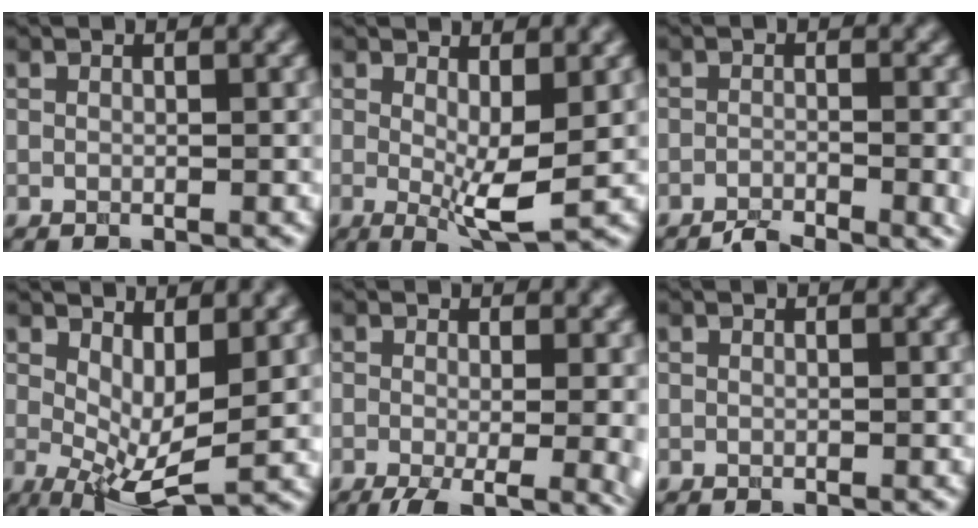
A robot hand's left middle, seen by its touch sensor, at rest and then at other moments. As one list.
[{"total": 4.6, "force": [0.1, 1.1, 4.5], "torque": [-0.073, -0.015, 0.004]}, {"total": 3.6, "force": [-2.4, 0.9, 2.4], "torque": [-0.034, -0.005, -0.044]}, {"total": 6.3, "force": [1.4, 2.6, 5.6], "torque": [-0.103, -0.014, 0.027]}, {"total": 7.0, "force": [-1.6, 2.8, 6.2], "torque": [-0.089, -0.022, -0.017]}, {"total": 0.0}]